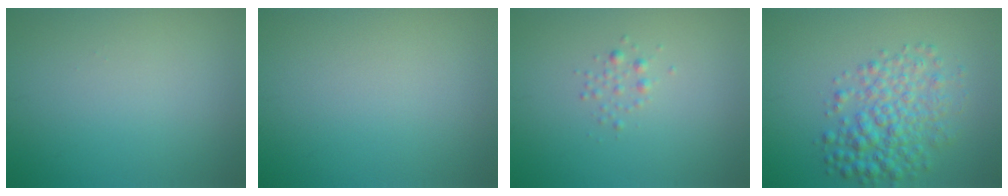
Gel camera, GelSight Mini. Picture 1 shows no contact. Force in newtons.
{"total": 0.0}
{"total": 0.9, "press": 0.9, "slide": 0.0}
{"total": 4.9, "press": 4.9, "slide": 0.1}